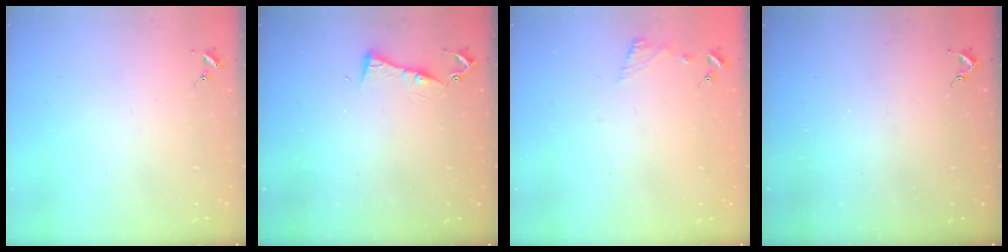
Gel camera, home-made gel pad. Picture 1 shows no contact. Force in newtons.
{"total": 5.6, "press": 5.5, "slide": 0.8}
{"total": 4.9, "press": 4.9, "slide": 0.6}
{"total": 3.1, "press": 3.1, "slide": 0.4}